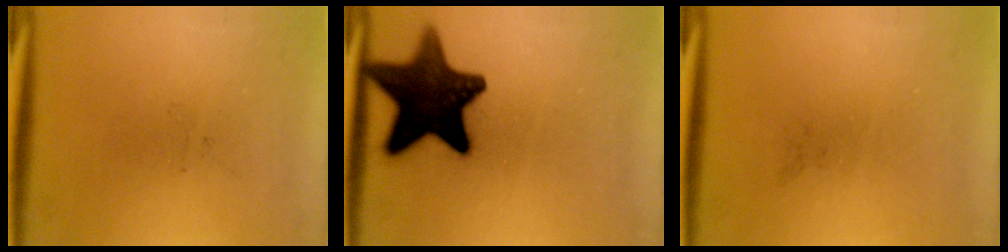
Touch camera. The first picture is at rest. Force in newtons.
{"total": 14.8}
{"total": 0.0}